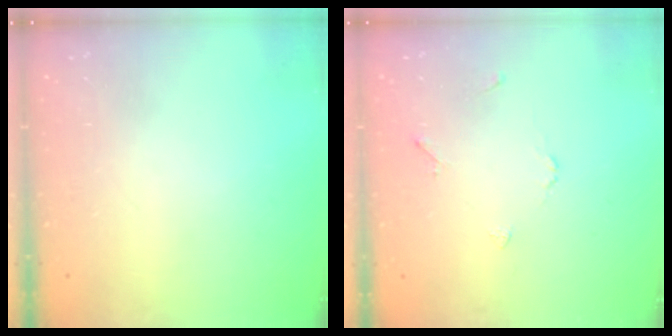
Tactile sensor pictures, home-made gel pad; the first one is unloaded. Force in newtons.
{"total": 2.2, "press": 2.2, "slide": 0.5}